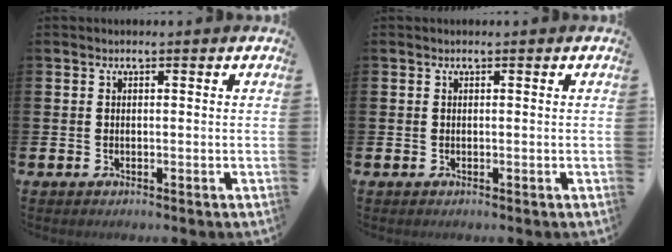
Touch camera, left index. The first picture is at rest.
{"total": 0.0}